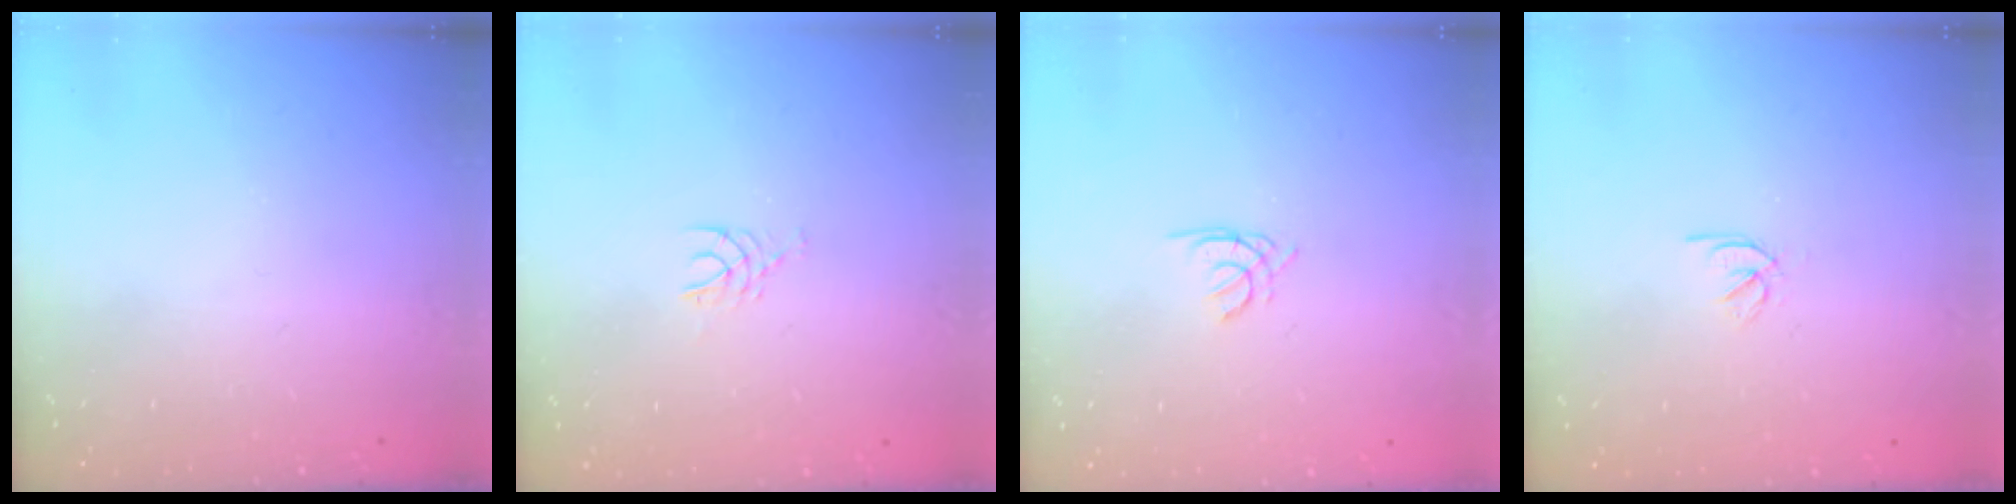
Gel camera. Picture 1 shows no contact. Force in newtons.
{"total": 2.5, "press": 2.5, "slide": 0.2}
{"total": 1.3, "press": 1.2, "slide": 0.4}
{"total": 2.4, "press": 2.3, "slide": 0.7}